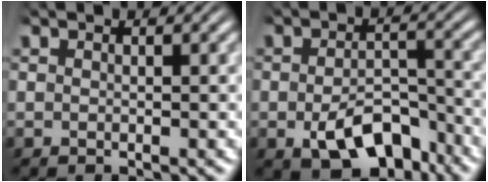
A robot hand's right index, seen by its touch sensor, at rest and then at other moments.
{"total": 6.3, "force": [-3.9, 3.2, 3.7], "torque": [-0.047, -0.020, -0.053]}